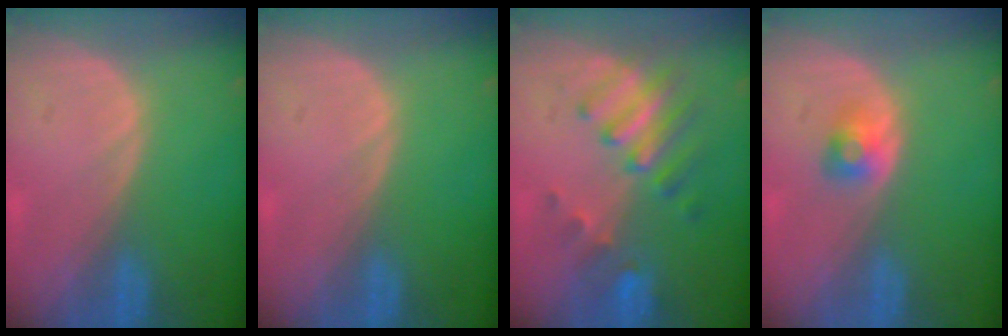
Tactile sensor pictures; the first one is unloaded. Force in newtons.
{"total": 0.0}
{"total": 7.6, "press": 6.8, "slide": 3.4}
{"total": 2.6, "press": 2.4, "slide": 1.2}